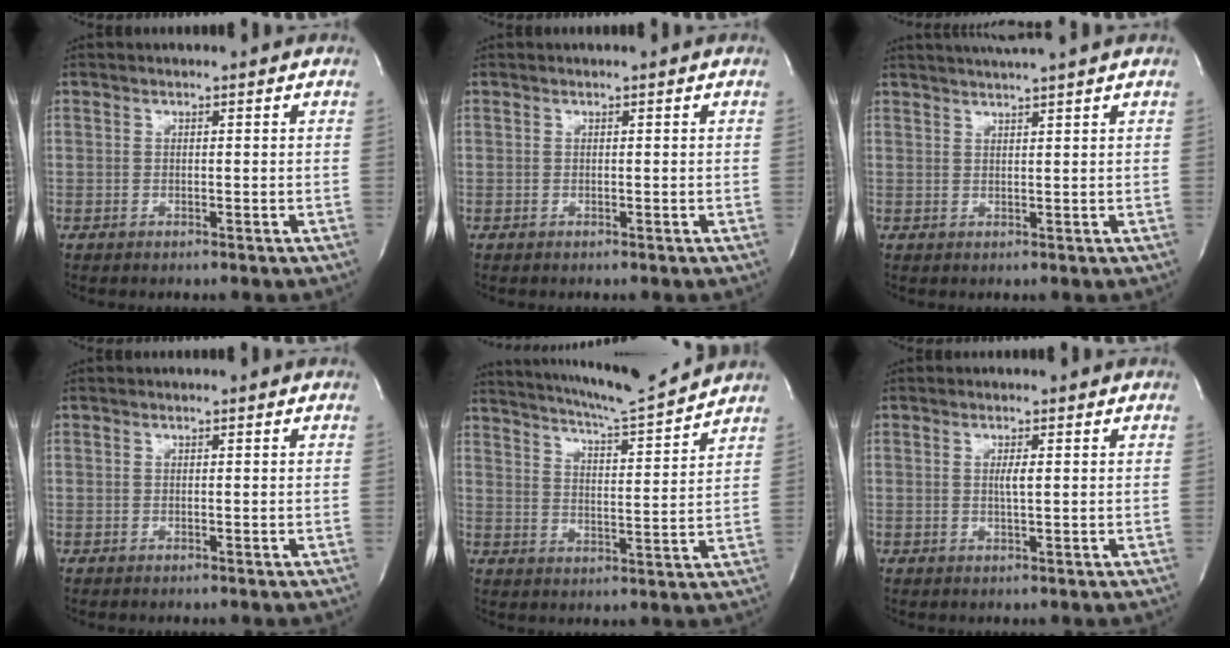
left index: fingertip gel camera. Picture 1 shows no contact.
{"total": 0.0}
{"total": 5.1, "force": [4.5, -1.3, 2.1], "torque": [-0.031, 0.010, 0.066]}
{"total": 0.0}
{"total": 14.1, "force": [13.1, -0.5, 5.2], "torque": [-0.094, -0.021, 0.191]}
{"total": 1.6, "force": [0.1, 0.0, 1.5], "torque": [-0.033, -0.003, 0.001]}